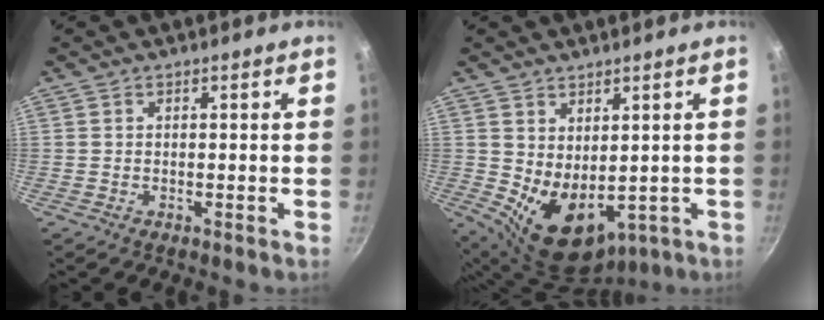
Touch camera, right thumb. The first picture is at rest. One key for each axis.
{"total": 10.4, "fx": 0.4, "fy": 6.8, "fz": 7.8, "tx": -0.104, "ty": -0.027, "tz": 0.036}